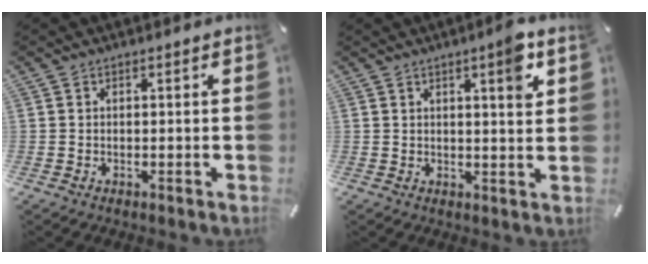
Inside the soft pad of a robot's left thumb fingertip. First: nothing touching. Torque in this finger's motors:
{"motor_torque": [0.75, 0.97, 0.72, -0.48, 0.21]}